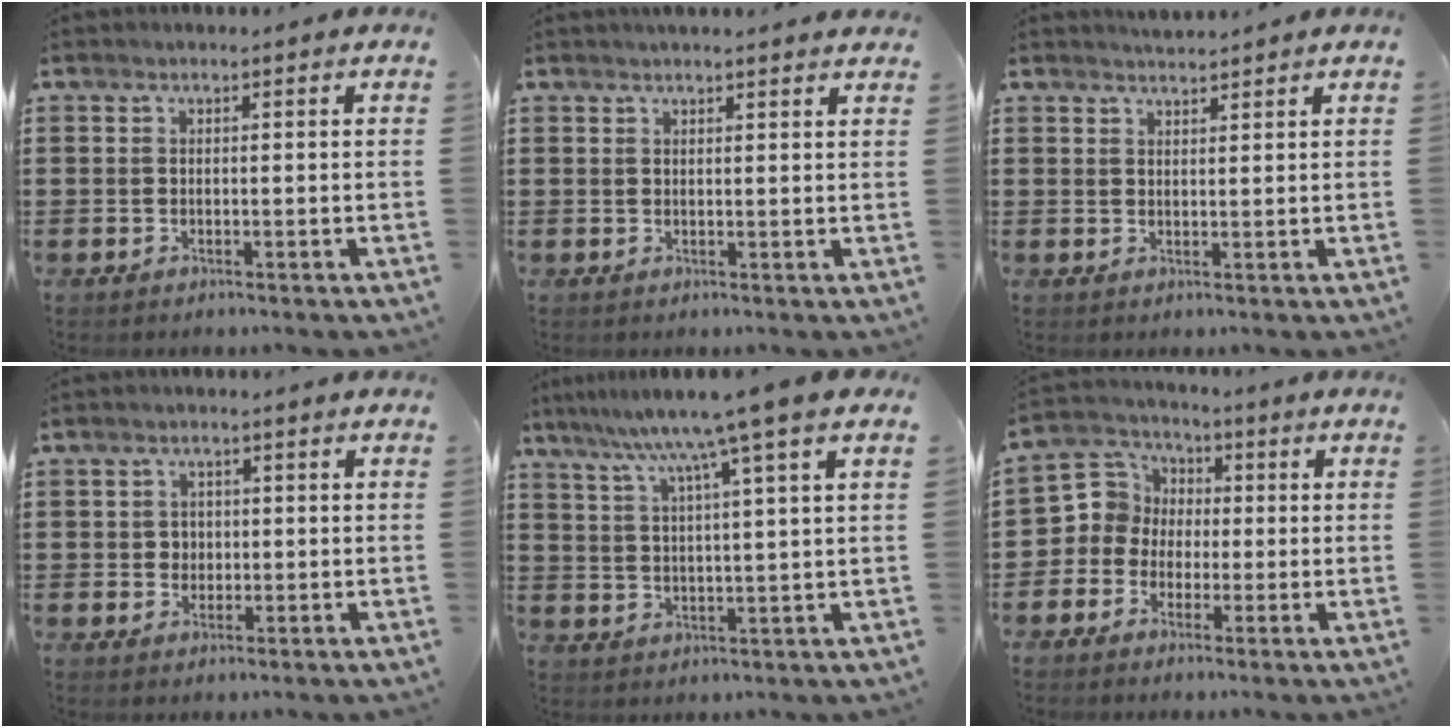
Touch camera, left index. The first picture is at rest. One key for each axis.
{"total": 1.8, "fx": 1.7, "fy": 0.0, "fz": 0.5, "tx": -0.013, "ty": 0.002, "tz": 0.034}
{"total": 1.7, "fx": 1.7, "fy": 0.0, "fz": 0.0, "tx": -0.004, "ty": 0.002, "tz": 0.033}
{"total": 2.0, "fx": 0.2, "fy": 1.9, "fz": 0.5, "tx": -0.018, "ty": 0.010, "tz": 0.000}
{"total": 8.8, "fx": 6.1, "fy": -1.2, "fz": 6.2, "tx": -0.141, "ty": -0.025, "tz": 0.096}
{"total": 5.5, "fx": -1.2, "fy": 5.3, "fz": 0.6, "tx": -0.045, "ty": 0.008, "tz": -0.030}